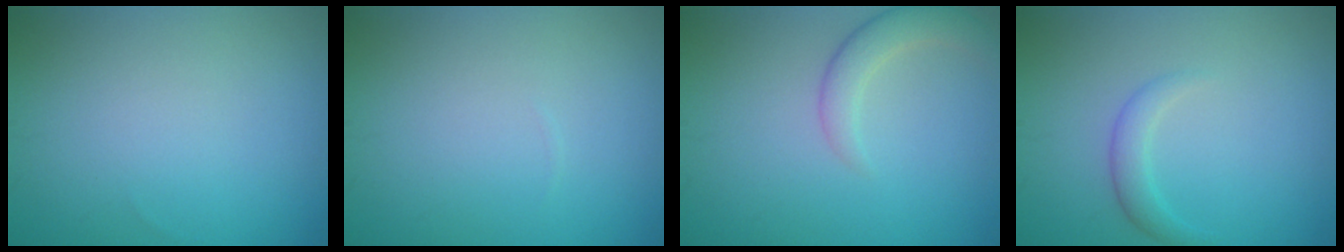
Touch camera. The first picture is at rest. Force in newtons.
{"total": 0.0}
{"total": 2.7, "press": 2.7, "slide": 0.2}
{"total": 1.7, "press": 1.7, "slide": 0.1}